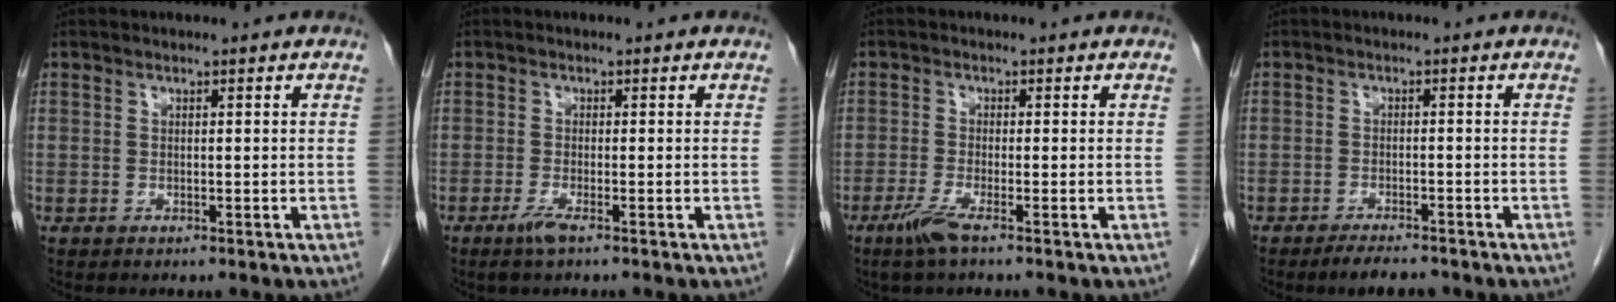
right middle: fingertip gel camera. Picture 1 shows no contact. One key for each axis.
{"total": 1.7, "fx": -1.1, "fy": 0.1, "fz": 1.3, "tx": -0.031, "ty": -0.004, "tz": -0.023}
{"total": 3.2, "fx": -2.1, "fy": 0.0, "fz": 2.5, "tx": -0.057, "ty": -0.010, "tz": -0.047}
{"total": 4.1, "fx": -3.5, "fy": 1.1, "fz": 2.0, "tx": -0.033, "ty": -0.004, "tz": -0.054}